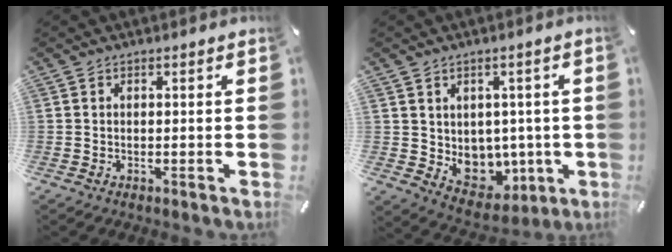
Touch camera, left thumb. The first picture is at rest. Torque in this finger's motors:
{"motor_torque": [0.21, 1.37, 0.45, -0.20, 0.03]}